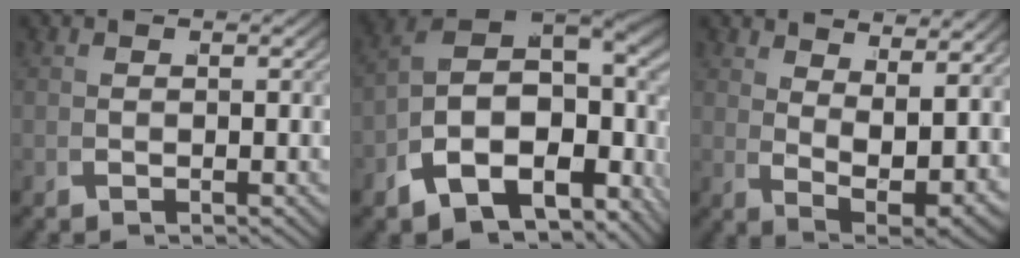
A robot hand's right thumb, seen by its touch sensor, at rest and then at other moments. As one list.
[{"total": 16.4, "force": [-1.3, 11.4, 11.7], "torque": [-0.225, -0.042, -0.014]}, {"total": 6.8, "force": [1.7, 3.3, 5.6], "torque": [-0.105, -0.037, 0.050]}]